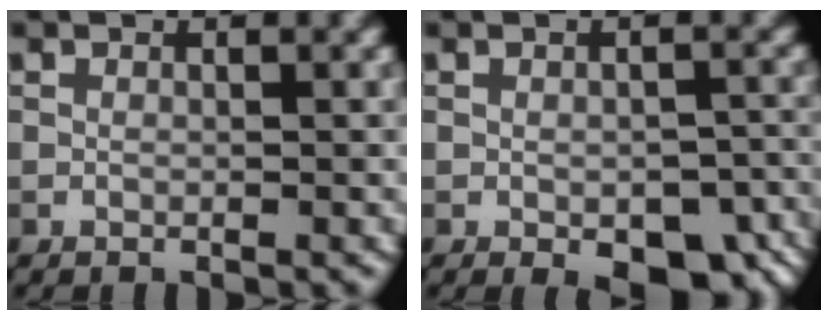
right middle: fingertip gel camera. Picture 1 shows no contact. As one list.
[{"total": 6.3, "force": [-3.1, 2.9, 4.6], "torque": [-0.053, -0.016, -0.028]}]